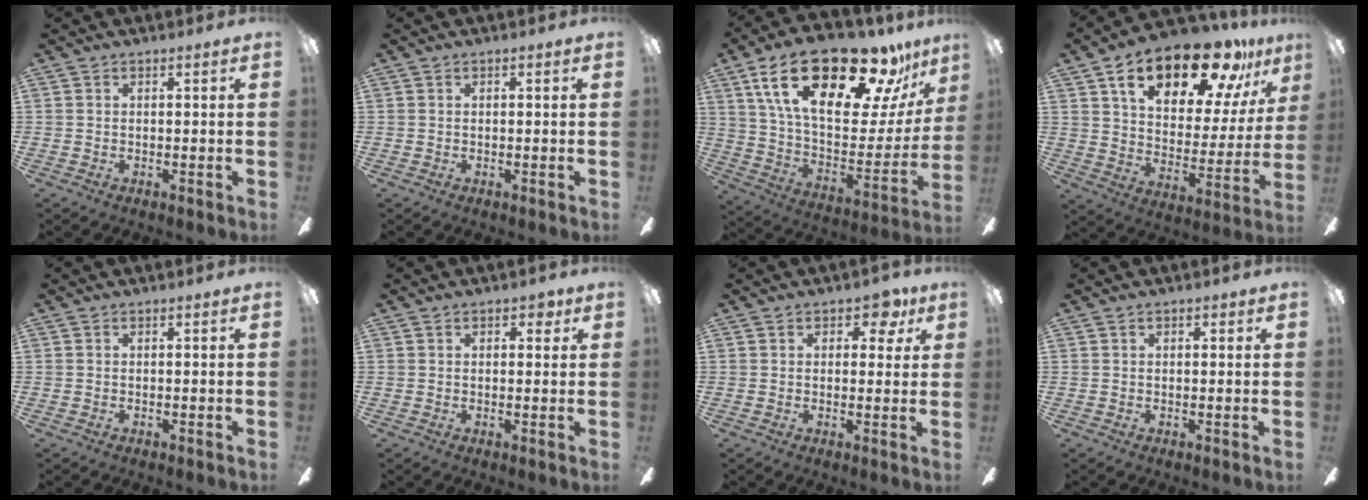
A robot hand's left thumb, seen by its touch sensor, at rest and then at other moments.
{"total": 0.0}
{"total": 29.0, "force": [18.3, 11.0, 19.5], "torque": [-0.335, -0.105, 0.312]}
{"total": 22.1, "force": [14.2, 10.1, 13.7], "torque": [-0.214, -0.071, 0.239]}
{"total": 0.0}
{"total": 2.5, "force": [1.2, 1.5, 1.6], "torque": [-0.018, 0.000, 0.017]}
{"total": 5.4, "force": [2.9, 3.1, 3.3], "torque": [-0.030, -0.005, 0.046]}
{"total": 0.9, "force": [0.4, 0.6, 0.4], "torque": [-0.008, 0.005, 0.007]}